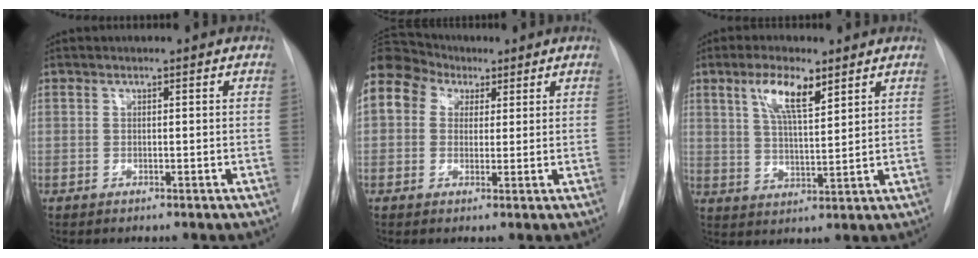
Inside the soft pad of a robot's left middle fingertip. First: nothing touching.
{"total": 20.8, "force": [9.0, 16.3, 9.1], "torque": [-0.286, 0.117, 0.174]}
{"total": 7.1, "force": [4.0, 1.6, 5.6], "torque": [-0.110, 0.001, 0.074]}